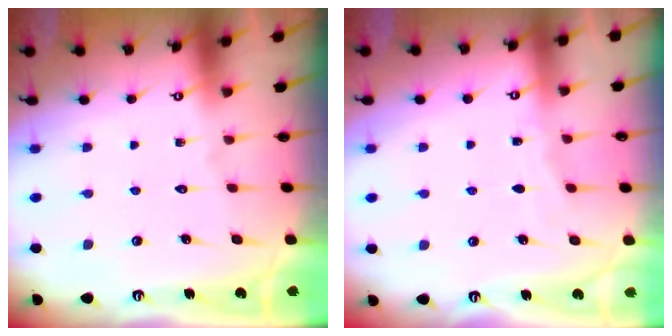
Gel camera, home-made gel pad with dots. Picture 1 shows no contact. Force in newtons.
{"total": 2.9, "press": 2.9, "slide": 0.1}